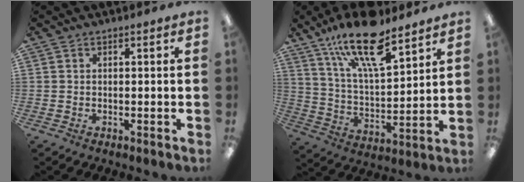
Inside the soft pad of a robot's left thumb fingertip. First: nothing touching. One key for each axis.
{"total": 19.3, "fx": 13.0, "fy": 6.6, "fz": 12.6, "tx": -0.215, "ty": -0.070, "tz": 0.221}